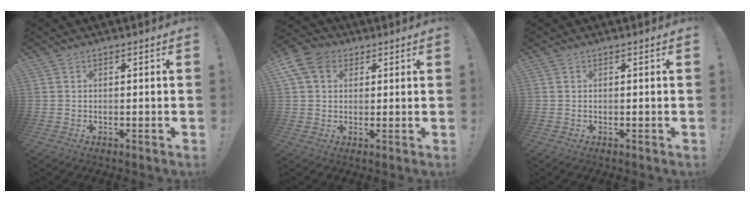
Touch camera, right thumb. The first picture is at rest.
{"total": 9.7, "force": [3.7, 7.2, 5.4], "torque": [-0.111, -0.002, 0.073]}
{"total": 0.0}